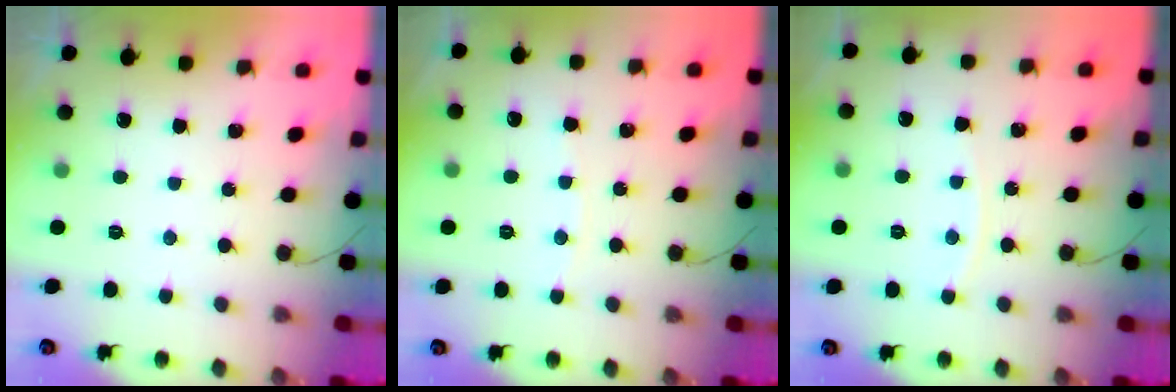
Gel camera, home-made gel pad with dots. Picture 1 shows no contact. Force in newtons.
{"total": 3.1, "press": 3.1, "slide": 0.6}
{"total": 4.4, "press": 4.3, "slide": 0.7}